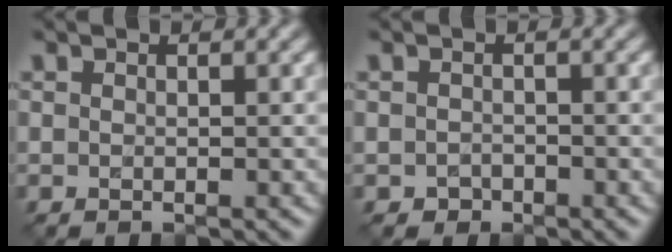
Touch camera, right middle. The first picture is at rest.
{"total": 0.7, "force": [-0.3, 0.7, -0.1], "torque": [0.003, 0.005, -0.005]}